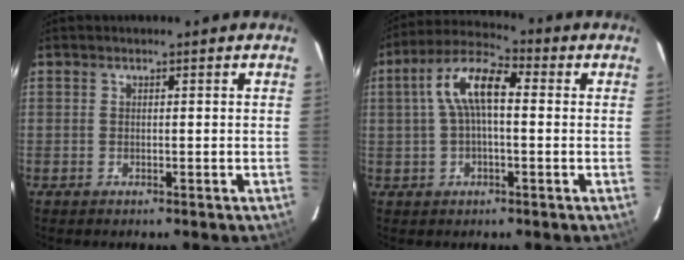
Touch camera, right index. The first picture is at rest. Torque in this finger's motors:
{"motor_torque": [0.31, 0.03, 0.33, 0.14]}